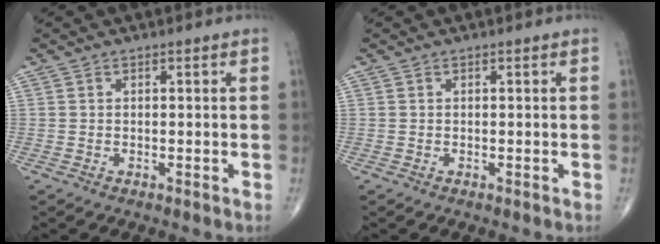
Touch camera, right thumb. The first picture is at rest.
{"total": 0.0}